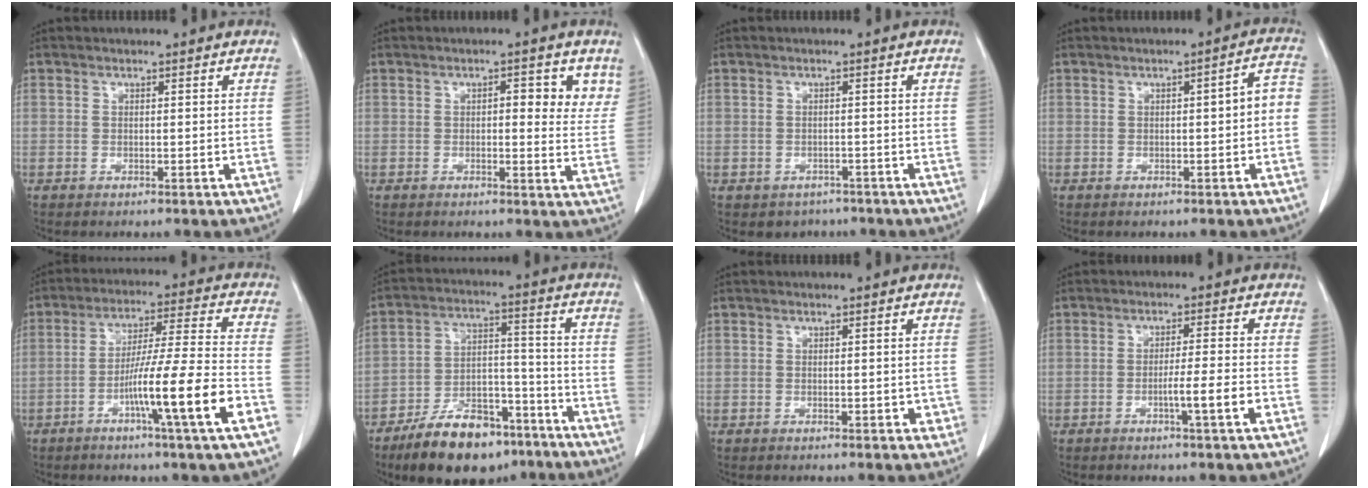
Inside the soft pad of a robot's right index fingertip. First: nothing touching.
{"total": 6.0, "force": [2.4, 2.3, 5.0], "torque": [-0.048, -0.001, 0.023]}
{"total": 3.2, "force": [-2.3, 2.2, 0.2], "torque": [-0.004, 0.007, -0.029]}
{"total": 3.7, "force": [-0.5, 0.7, 3.6], "torque": [-0.040, 0.017, -0.008]}
{"total": 13.5, "force": [-5.5, -1.5, 12.3], "torque": [-0.213, -0.004, -0.093]}
{"total": 14.9, "force": [-10.6, 6.4, 8.2], "torque": [-0.135, 0.022, -0.176]}
{"total": 1.6, "force": [-0.4, 0.7, 1.3], "torque": [-0.015, 0.002, 0.000]}
{"total": 4.8, "force": [-1.8, -0.7, 4.4], "torque": [-0.067, -0.003, -0.029]}